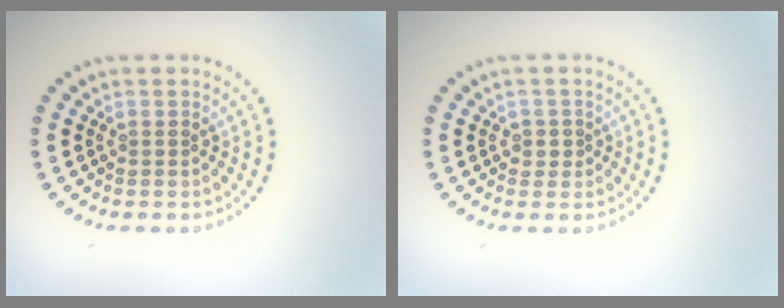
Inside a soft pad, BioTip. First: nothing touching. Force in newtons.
{"total": 1.2, "press": 1.0, "slide": 0.6}